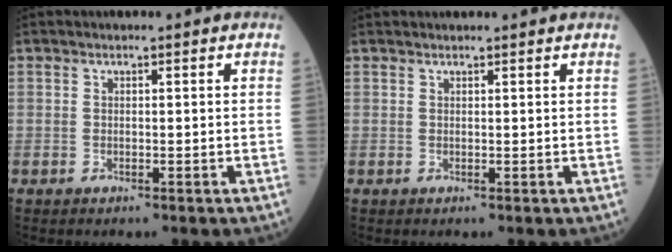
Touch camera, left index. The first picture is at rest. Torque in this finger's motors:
{"motor_torque": [0.52, -1.32, 0.00, 0.00]}